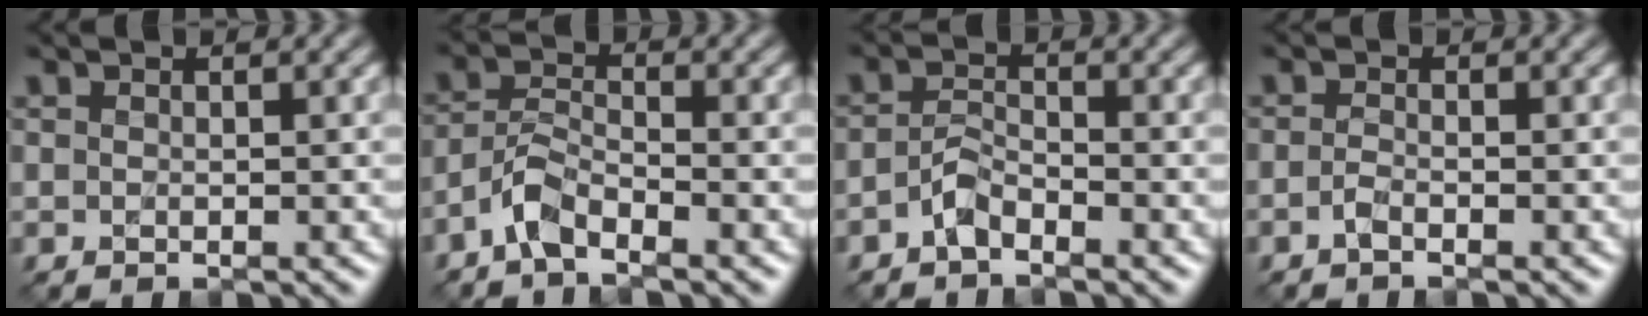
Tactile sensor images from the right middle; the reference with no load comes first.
{"total": 3.0, "force": [-2.3, 0.8, 1.8], "torque": [-0.037, 0.008, -0.053]}
{"total": 2.0, "force": [-1.5, 0.7, 1.1], "torque": [-0.024, 0.006, -0.034]}
{"total": 1.0, "force": [-0.7, 0.2, 0.7], "torque": [-0.016, 0.001, -0.016]}